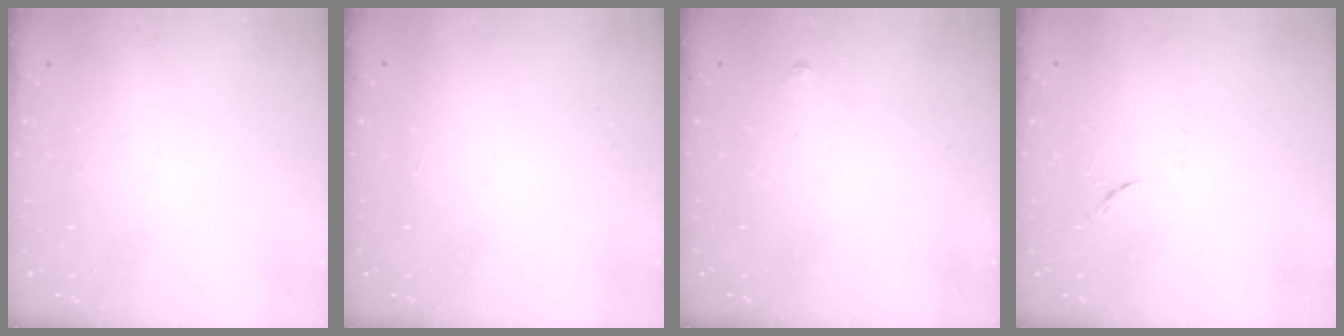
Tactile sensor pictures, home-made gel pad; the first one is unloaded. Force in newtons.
{"total": 1.7, "press": 1.6, "slide": 0.1}
{"total": 3.0, "press": 3.0, "slide": 0.5}
{"total": 6.2, "press": 6.1, "slide": 0.9}